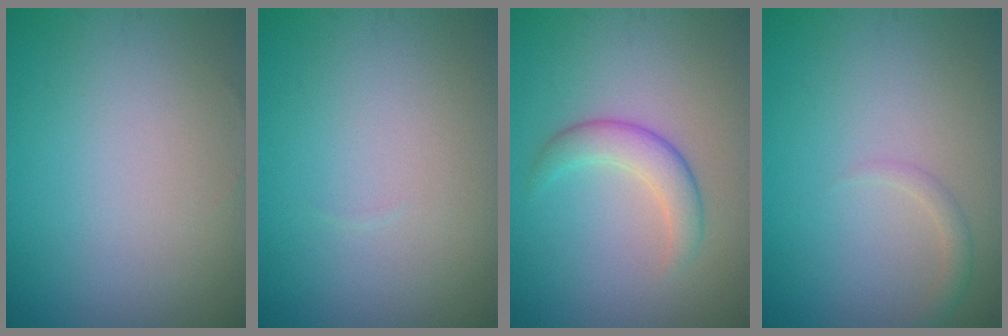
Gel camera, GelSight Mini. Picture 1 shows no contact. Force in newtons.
{"total": 0.0}
{"total": 2.8, "press": 2.8, "slide": 0.1}
{"total": 1.2, "press": 1.2, "slide": 0.1}